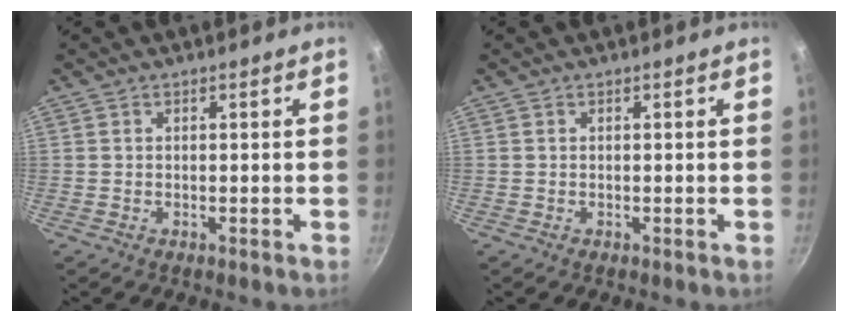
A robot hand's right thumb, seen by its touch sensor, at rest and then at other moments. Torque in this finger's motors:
{"motor_torque": [-0.04, 0.00, -0.02, 0.02, 0.04]}